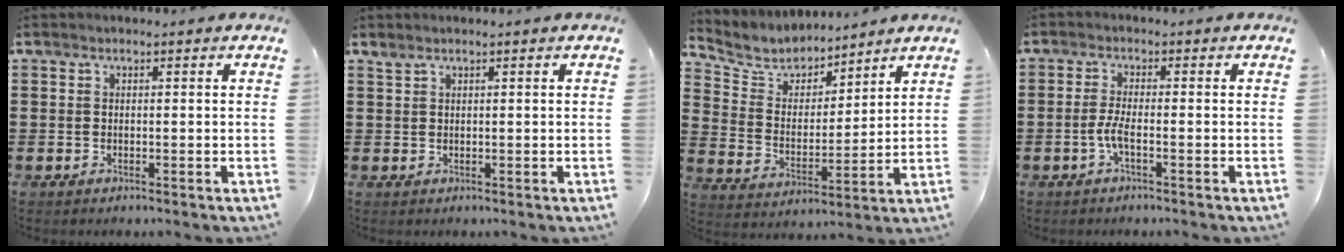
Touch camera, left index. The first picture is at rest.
{"total": 0.7, "force": [0.6, 0.1, 0.3], "torque": [-0.007, 0.000, 0.013]}
{"total": 5.6, "force": [5.1, 2.1, 0.3], "torque": [-0.043, -0.034, 0.088]}
{"total": 2.9, "force": [-1.3, 0.3, 2.6], "torque": [-0.069, -0.007, -0.031]}